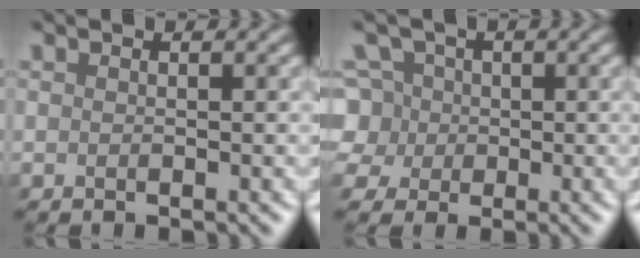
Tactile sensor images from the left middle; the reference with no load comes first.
{"total": 6.7, "force": [-1.3, 6.4, 1.6], "torque": [-0.048, 0.028, -0.046]}